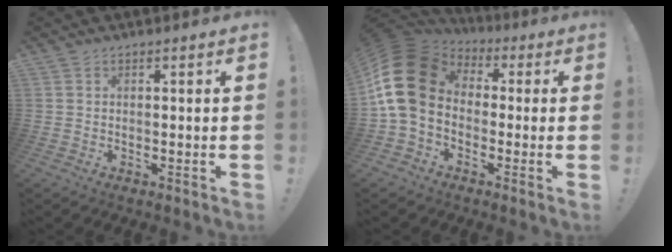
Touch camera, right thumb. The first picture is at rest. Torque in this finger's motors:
{"motor_torque": [2.65, 2.35, 0.49, -0.15, 0.50]}